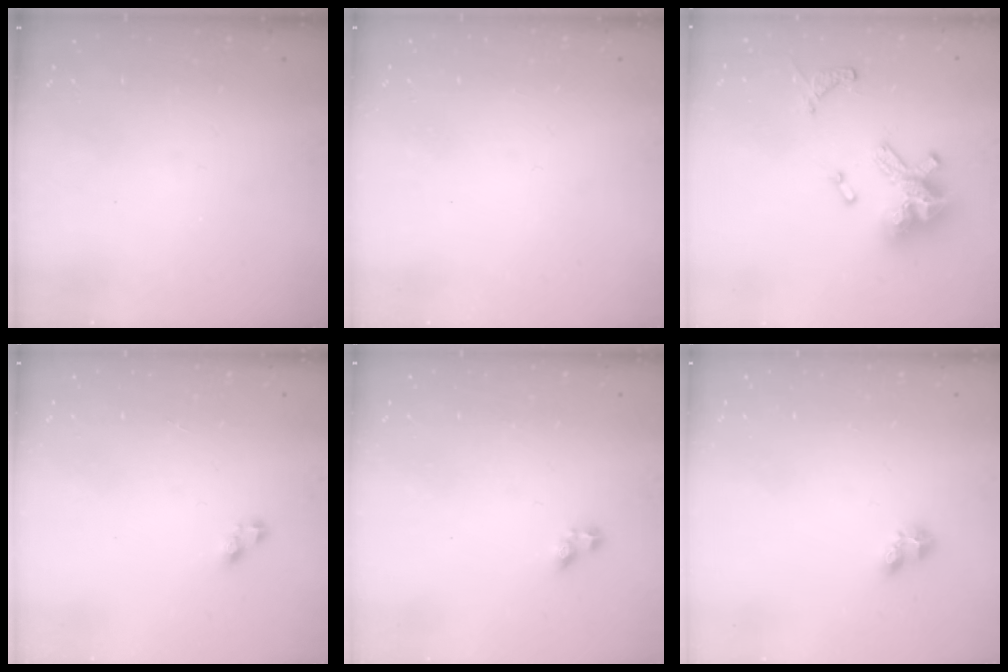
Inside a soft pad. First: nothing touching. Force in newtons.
{"total": 0.7, "press": 0.6, "slide": 0.3}
{"total": 16.3, "press": 16.1, "slide": 2.3}
{"total": 3.8, "press": 3.7, "slide": 0.6}
{"total": 3.0, "press": 3.0, "slide": 0.4}
{"total": 1.6, "press": 1.5, "slide": 0.6}